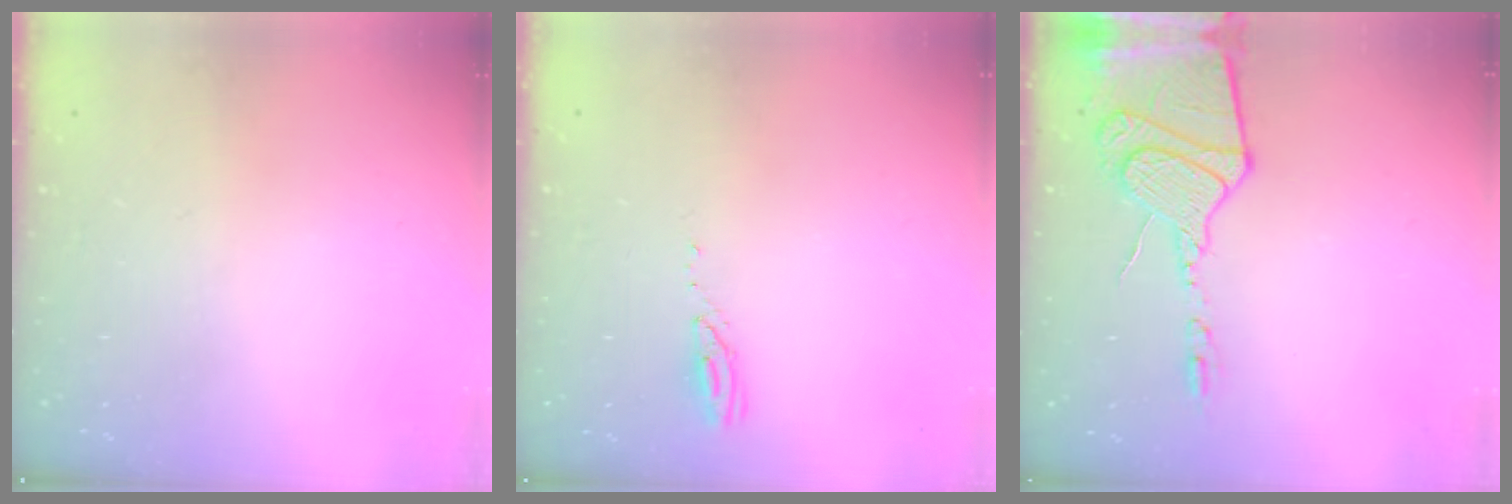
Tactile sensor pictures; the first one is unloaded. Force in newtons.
{"total": 3.0, "press": 2.9, "slide": 0.3}
{"total": 15.2, "press": 15.1, "slide": 2.1}